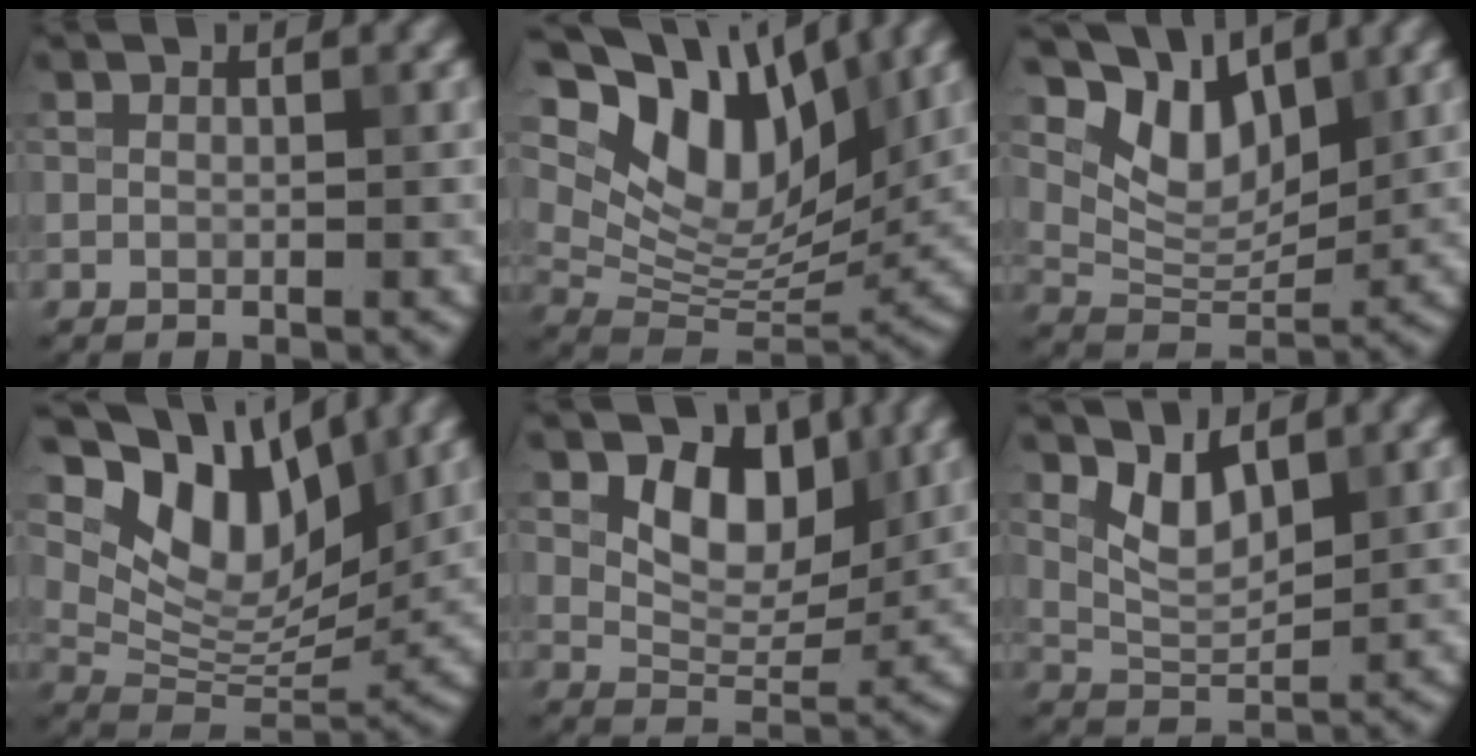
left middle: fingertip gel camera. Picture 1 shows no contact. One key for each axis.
{"total": 11.7, "fx": 6.1, "fy": 6.2, "fz": 7.9, "tx": -0.141, "ty": 0.005, "tz": 0.111}
{"total": 6.4, "fx": 4.3, "fy": 3.2, "fz": 3.5, "tx": -0.069, "ty": -0.006, "tz": 0.074}
{"total": 9.8, "fx": 5.3, "fy": 5.2, "fz": 6.3, "tx": -0.111, "ty": -0.002, "tz": 0.094}
{"total": 5.6, "fx": 2.3, "fy": 3.4, "fz": 3.7, "tx": -0.058, "ty": -0.008, "tz": 0.032}
{"total": 3.3, "fx": 1.9, "fy": 1.4, "fz": 2.3, "tx": -0.047, "ty": -0.007, "tz": 0.043}